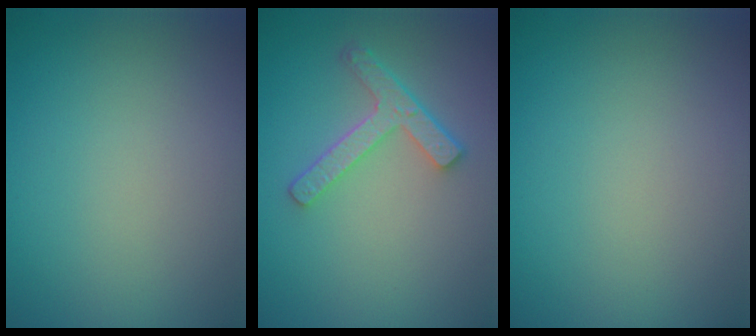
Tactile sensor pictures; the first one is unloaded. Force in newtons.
{"total": 3.6, "press": 2.8, "slide": 2.3}
{"total": 0.0}